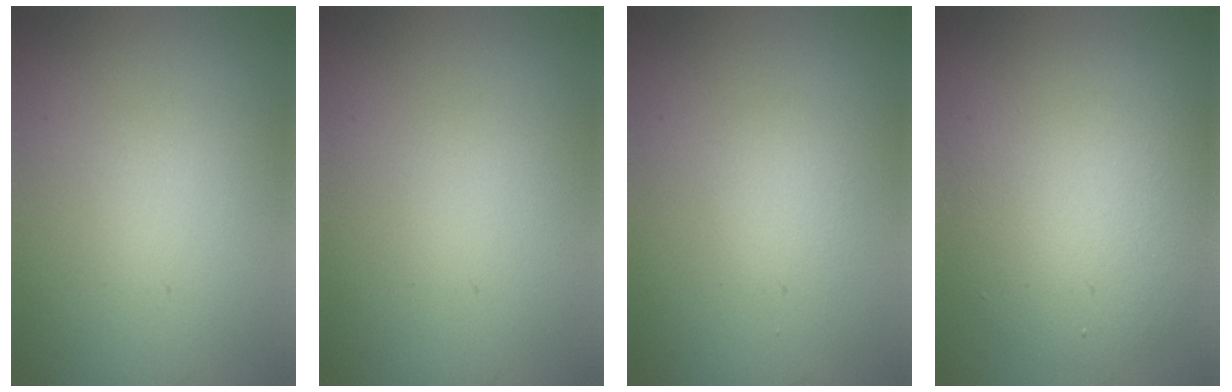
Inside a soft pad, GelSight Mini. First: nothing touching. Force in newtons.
{"total": 0.0}
{"total": 1.0, "press": 1.0, "slide": 0.0}
{"total": 6.2, "press": 6.2, "slide": 0.7}